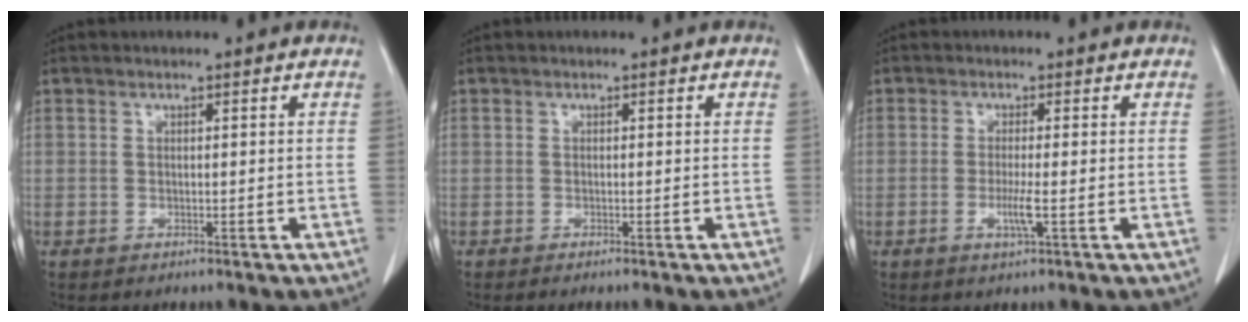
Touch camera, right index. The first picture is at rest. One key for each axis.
{"total": 0.7, "fx": -0.6, "fy": 0.0, "fz": 0.4, "tx": -0.008, "ty": -0.001, "tz": -0.009}
{"total": 2.8, "fx": -0.8, "fy": -0.2, "fz": 2.7, "tx": -0.054, "ty": -0.007, "tz": -0.017}